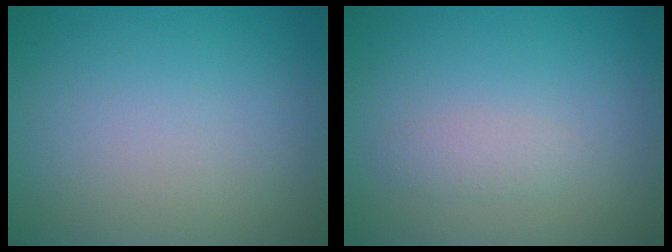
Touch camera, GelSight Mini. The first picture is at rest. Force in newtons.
{"total": 1.2, "press": 1.2, "slide": 0.1}